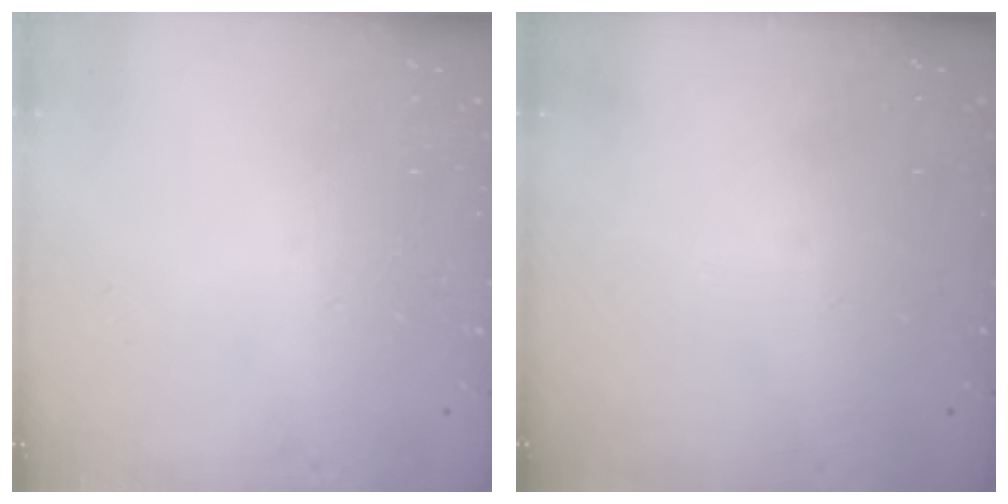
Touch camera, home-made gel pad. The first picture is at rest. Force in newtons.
{"total": 0.0}